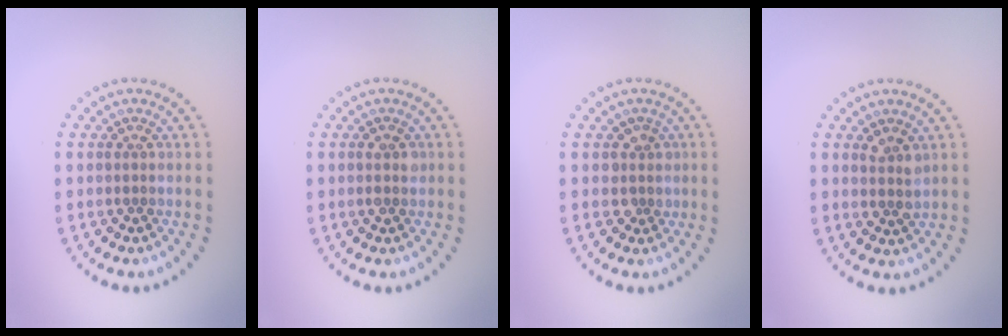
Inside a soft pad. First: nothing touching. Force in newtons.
{"total": 1.1, "press": 1.1, "slide": 0.1}
{"total": 1.7, "press": 1.4, "slide": 1.0}
{"total": 1.5, "press": 1.4, "slide": 0.7}